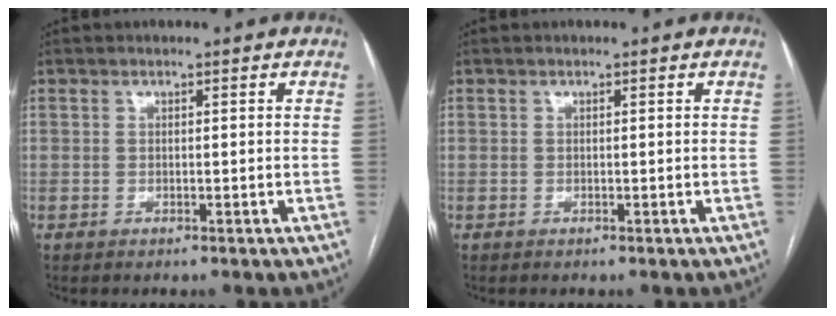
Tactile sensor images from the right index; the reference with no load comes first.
{"total": 0.0}